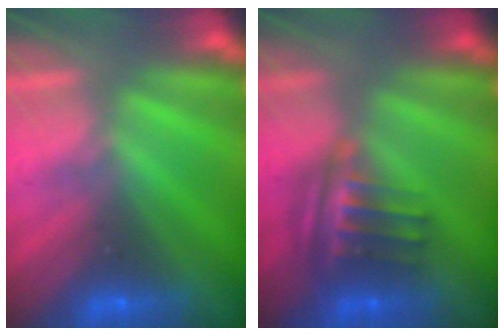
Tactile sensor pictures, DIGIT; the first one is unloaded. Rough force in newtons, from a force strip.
{"total": 8.1}